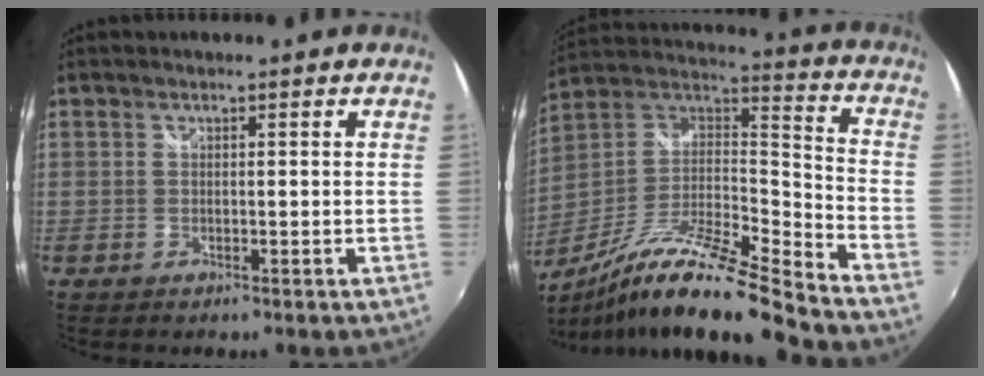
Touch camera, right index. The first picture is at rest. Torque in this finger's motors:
{"motor_torque": [0.81, -0.81, 0.19, 0.10]}